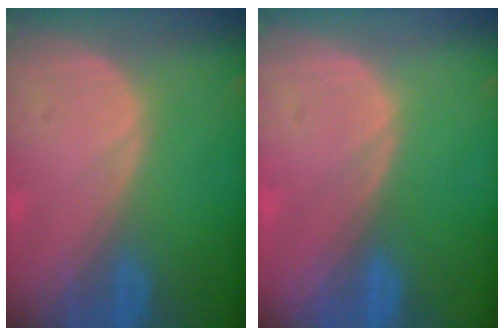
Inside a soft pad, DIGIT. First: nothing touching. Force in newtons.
{"total": 0.0}